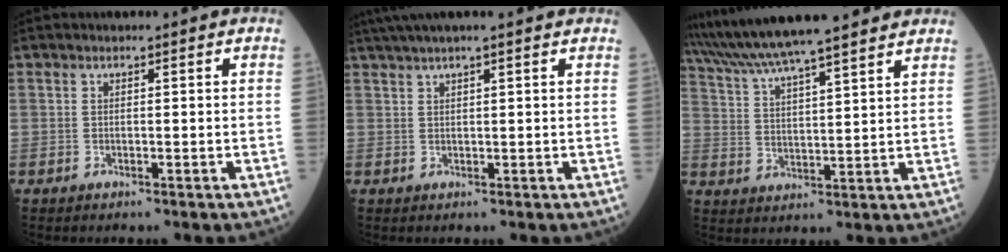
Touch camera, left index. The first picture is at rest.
{"total": 8.0, "force": [6.7, -0.1, 4.3], "torque": [-0.070, 0.040, 0.096]}
{"total": 18.8, "force": [16.5, 0.9, 8.9], "torque": [-0.161, 0.038, 0.257]}